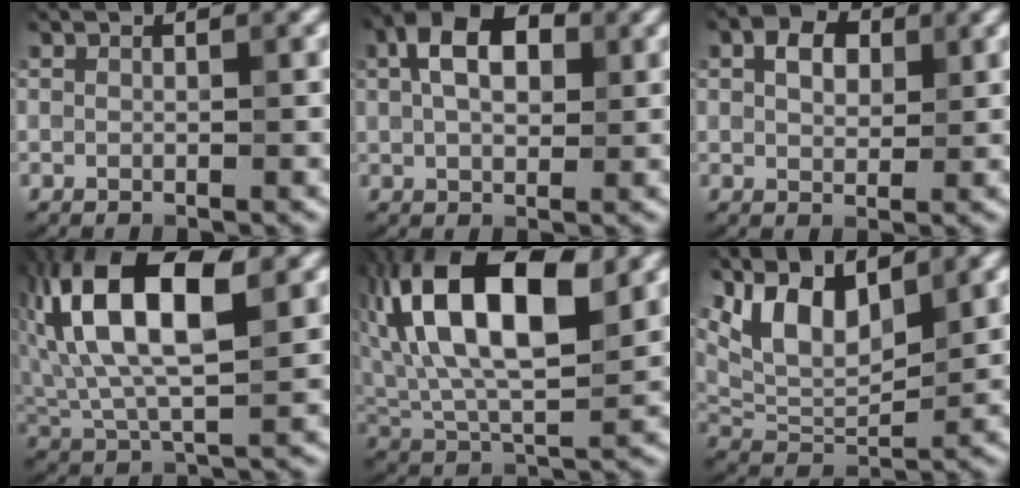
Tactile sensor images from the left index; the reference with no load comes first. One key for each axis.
{"total": 6.9, "fx": 2.1, "fy": 4.2, "fz": 5.0, "tx": -0.093, "ty": 0.025, "tz": 0.017}
{"total": 3.2, "fx": 1.2, "fy": 2.2, "fz": 2.1, "tx": -0.039, "ty": 0.006, "tz": 0.017}
{"total": 12.0, "fx": 3.0, "fy": 5.6, "fz": 10.2, "tx": -0.198, "ty": 0.019, "tz": 0.048}
{"total": 14.2, "fx": 4.2, "fy": 7.1, "fz": 11.6, "tx": -0.207, "ty": 0.021, "tz": 0.069}
{"total": 6.4, "fx": 3.5, "fy": 2.9, "fz": 4.5, "tx": -0.085, "ty": -0.007, "tz": 0.068}